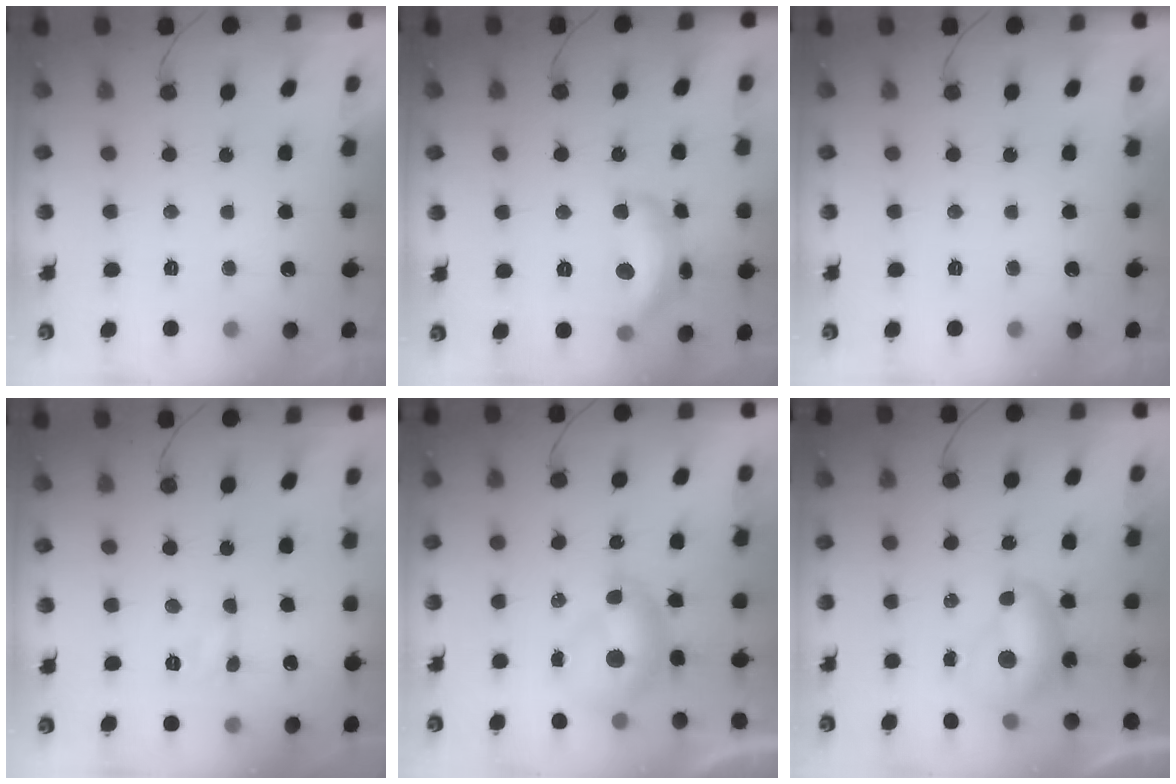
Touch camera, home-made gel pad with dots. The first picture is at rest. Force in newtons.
{"total": 14.2, "press": 14.2, "slide": 0.9}
{"total": 0.0}
{"total": 2.8, "press": 2.8, "slide": 0.4}
{"total": 7.2, "press": 7.2, "slide": 0.8}
{"total": 7.7, "press": 7.6, "slide": 0.9}